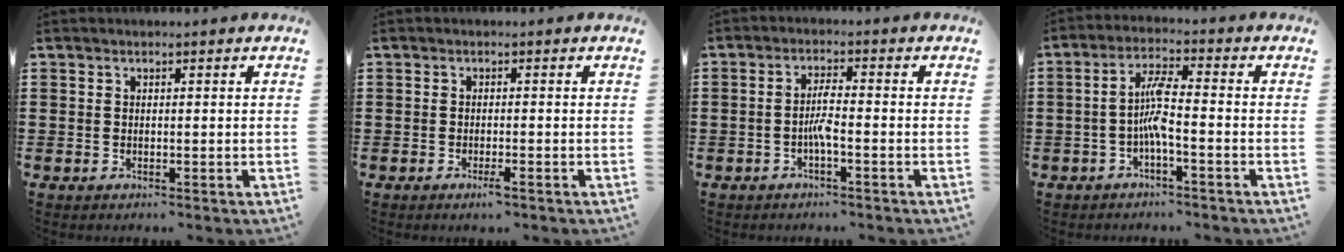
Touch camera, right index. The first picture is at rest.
{"total": 1.4, "force": [-0.9, 0.1, 1.1], "torque": [-0.019, -0.003, -0.016]}
{"total": 3.0, "force": [-1.2, 0.4, 2.8], "torque": [-0.067, -0.003, -0.027]}
{"total": 5.6, "force": [-1.5, 1.0, 5.3], "torque": [-0.112, 0.002, -0.034]}